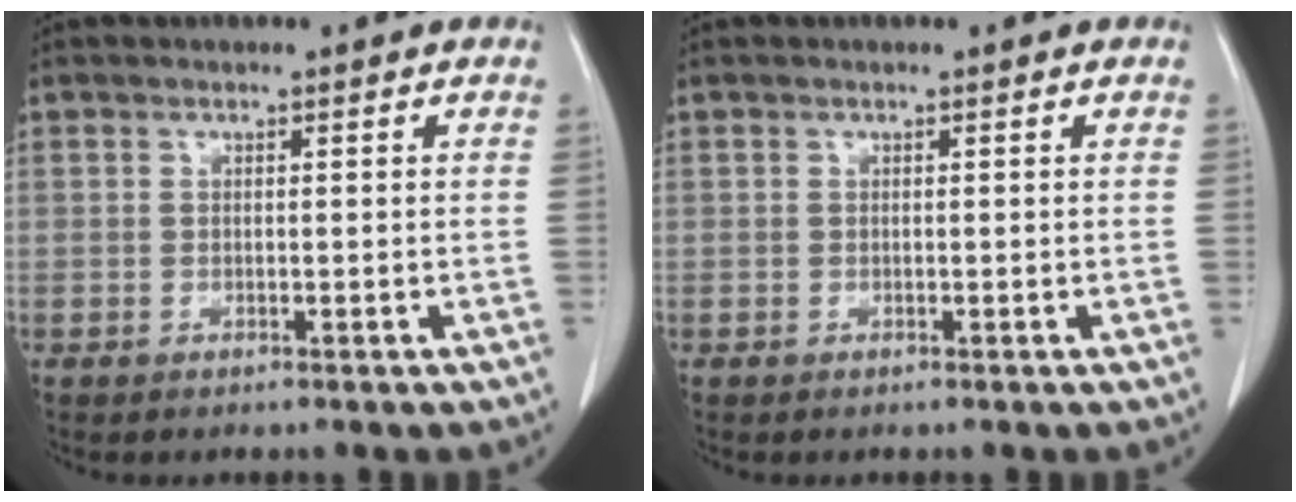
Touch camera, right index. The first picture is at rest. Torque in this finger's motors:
{"motor_torque": [0.00, 0.00, 0.00, 0.00]}